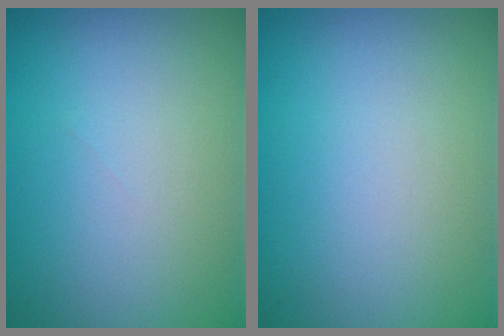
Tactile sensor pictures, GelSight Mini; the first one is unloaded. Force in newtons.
{"total": 0.0}